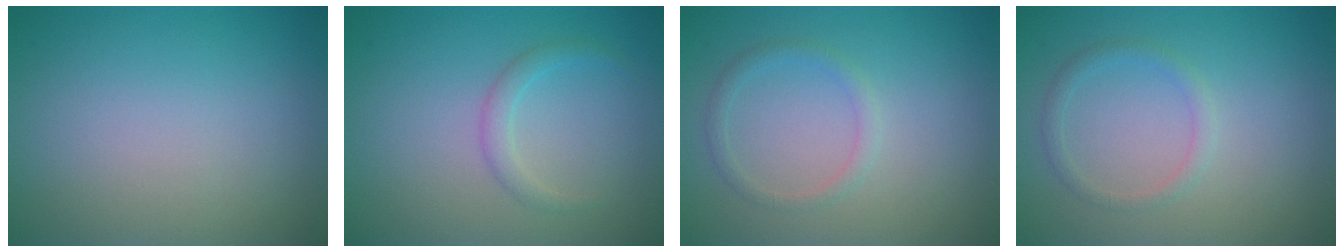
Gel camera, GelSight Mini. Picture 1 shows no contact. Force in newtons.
{"total": 1.4, "press": 1.4, "slide": 0.0}
{"total": 1.3, "press": 1.3, "slide": 0.1}
{"total": 1.3, "press": 1.3, "slide": 0.1}